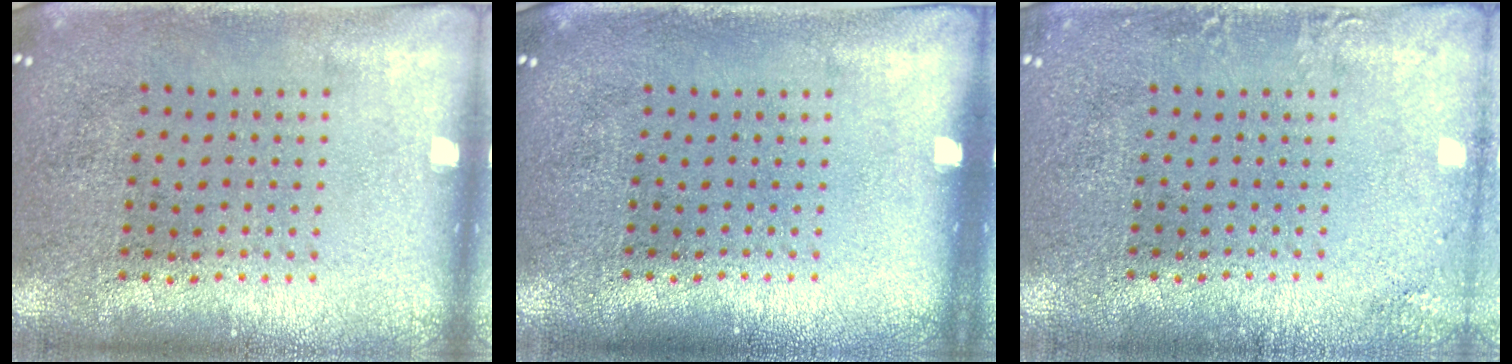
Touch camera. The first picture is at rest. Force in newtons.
{"total": 0.0}
{"total": 1.5, "press": 1.5, "slide": 0.1}